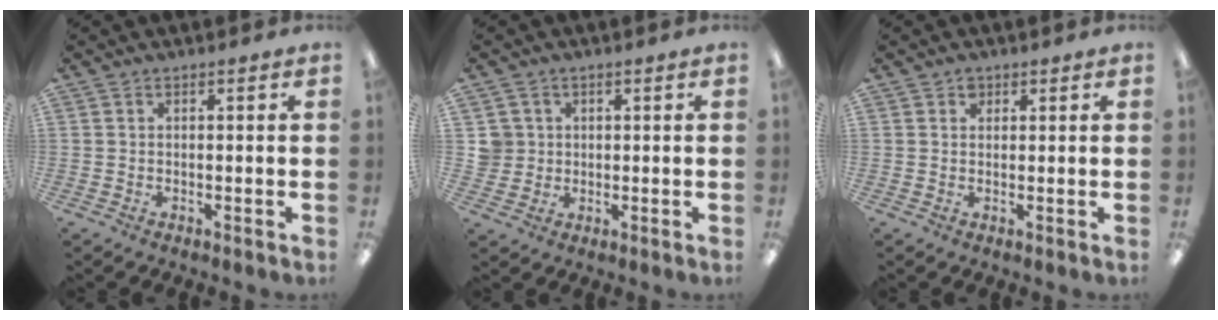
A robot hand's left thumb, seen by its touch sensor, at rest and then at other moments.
{"total": 4.4, "force": [0.9, 4.2, 0.4], "torque": [-0.014, 0.006, 0.017]}
{"total": 1.6, "force": [1.0, 1.1, 0.5], "torque": [-0.003, -0.002, 0.017]}